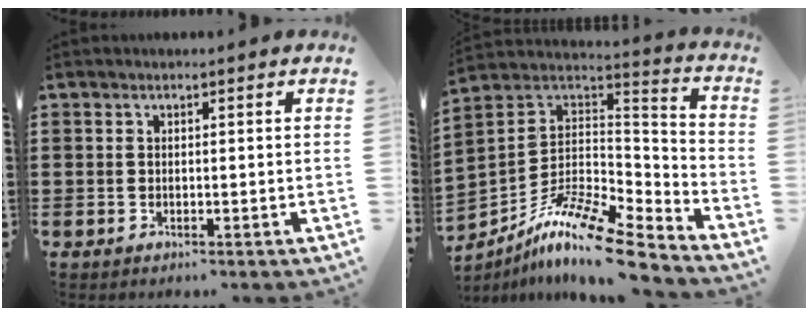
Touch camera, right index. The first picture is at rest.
{"total": 12.8, "force": [-9.5, 2.4, 8.2], "torque": [-0.157, 0.013, -0.184]}